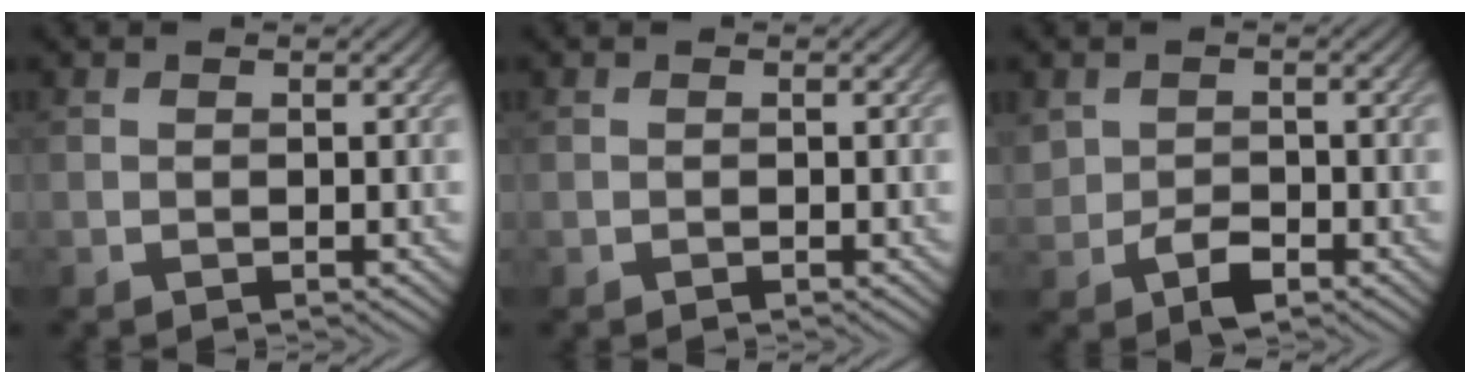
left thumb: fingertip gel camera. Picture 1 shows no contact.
{"total": 0.0}
{"total": 3.3, "force": [-1.3, 2.3, 2.1], "torque": [-0.046, -0.010, -0.025]}